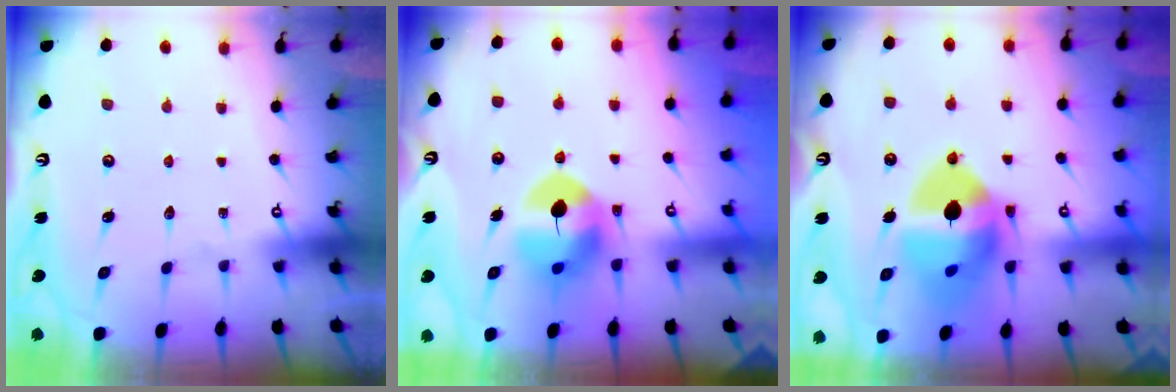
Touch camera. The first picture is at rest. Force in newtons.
{"total": 9.2, "press": 9.1, "slide": 1.3}
{"total": 16.7, "press": 16.4, "slide": 2.7}